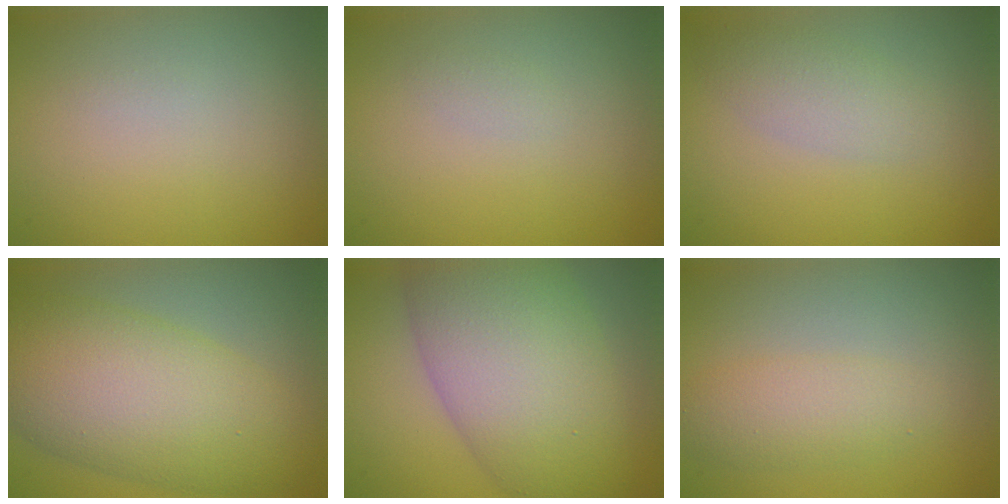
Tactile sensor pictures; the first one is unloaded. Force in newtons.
{"total": 0.6, "press": 0.6, "slide": 0.0}
{"total": 2.4, "press": 2.4, "slide": 0.1}
{"total": 10.4, "press": 10.4, "slide": 0.3}
{"total": 11.0, "press": 11.0, "slide": 0.2}
{"total": 2.8, "press": 2.8, "slide": 0.1}